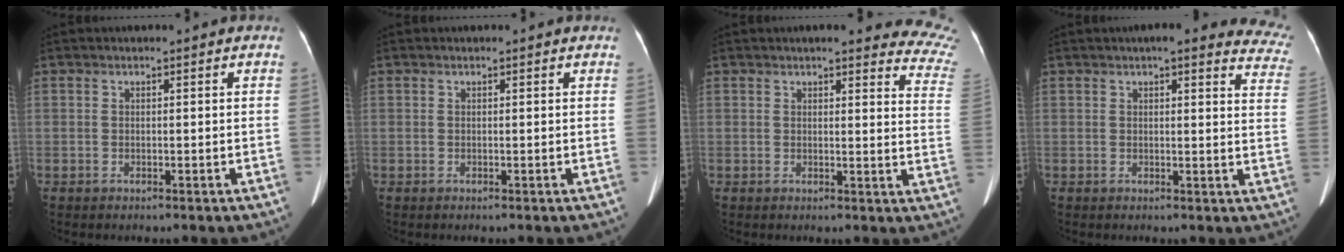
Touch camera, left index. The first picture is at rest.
{"total": 0.0}
{"total": 15.6, "force": [14.1, 2.5, 6.0], "torque": [-0.034, -0.051, 0.125]}
{"total": 15.8, "force": [14.1, 3.3, 6.3], "torque": [-0.035, -0.022, 0.128]}